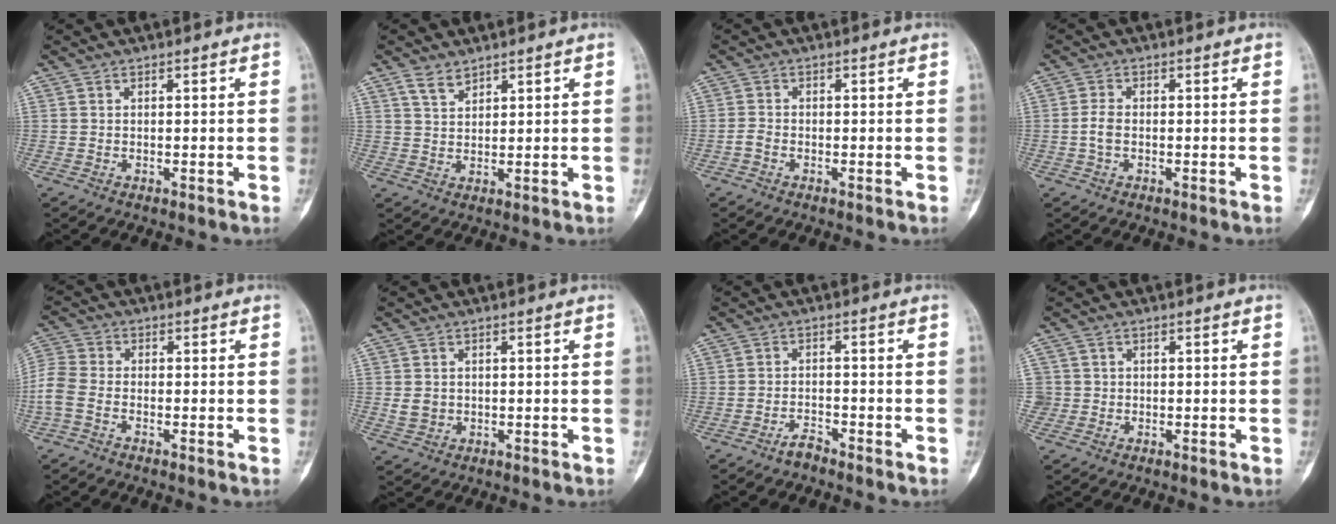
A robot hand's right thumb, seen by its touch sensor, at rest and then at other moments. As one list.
[{"total": 3.1, "force": [2.3, 1.6, 1.3], "torque": [-0.019, -0.013, 0.049]}, {"total": 1.4, "force": [-0.8, 0.8, 0.9], "torque": [-0.022, 0.005, -0.021]}, {"total": 2.3, "force": [-0.4, 1.4, 1.8], "torque": [-0.043, 0.008, -0.011]}, {"total": 5.9, "force": [-2.3, 3.7, 4.0], "torque": [-0.103, 0.015, -0.056]}, {"total": 2.7, "force": [0.0, 2.3, 1.4], "torque": [-0.017, 0.003, 0.006]}, {"total": 2.2, "force": [-2.0, 0.6, 0.8], "torque": [-0.016, 0.011, -0.037]}, {"total": 2.2, "force": [-0.1, 2.2, 0.0], "torque": [0.016, 0.007, -0.002]}]